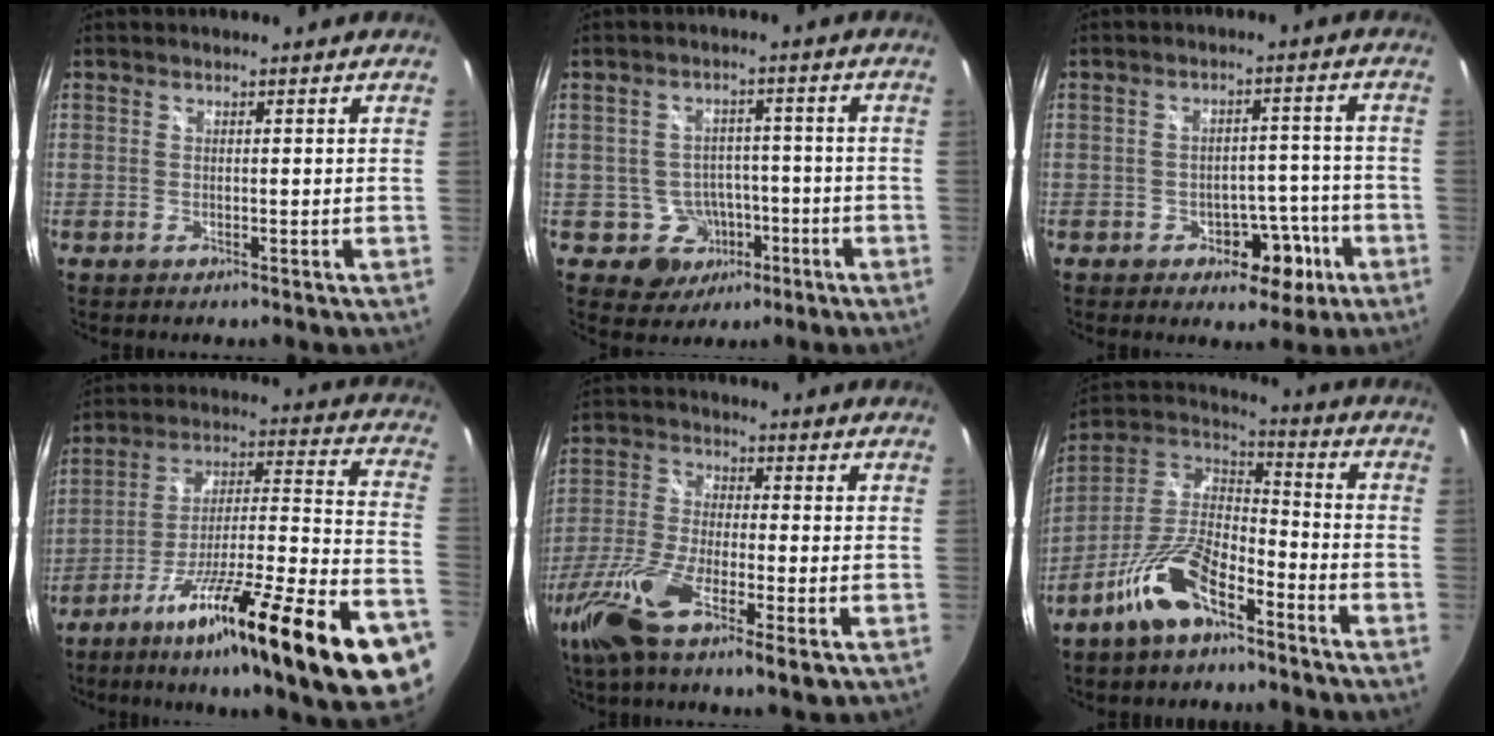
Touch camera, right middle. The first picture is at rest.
{"total": 6.6, "force": [-2.9, 5.9, 1.1], "torque": [-0.033, 0.020, -0.024]}
{"total": 6.5, "force": [-3.4, 4.4, 3.2], "torque": [-0.051, 0.017, -0.035]}
{"total": 31.2, "force": [-18.8, 3.7, 24.7], "torque": [-0.337, -0.035, -0.287]}
{"total": 14.1, "force": [-7.3, 3.3, 11.5], "torque": [-0.256, -0.028, -0.148]}
{"total": 13.6, "force": [-8.1, 5.8, 9.3], "torque": [-0.197, 0.006, -0.155]}